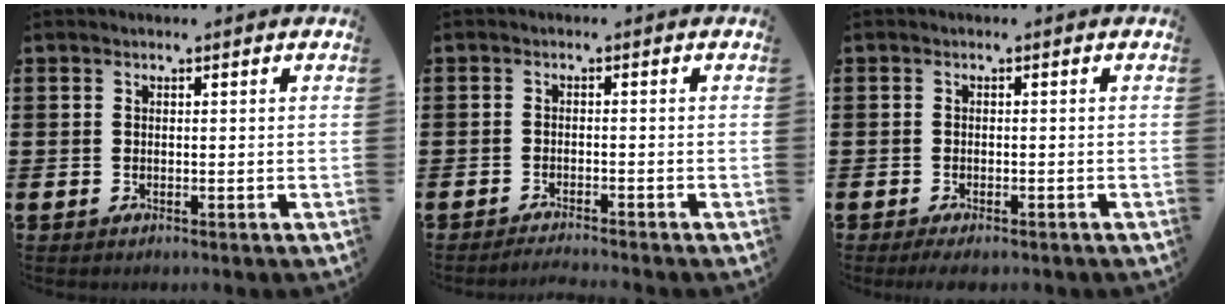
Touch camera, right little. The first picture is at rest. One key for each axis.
{"total": 1.4, "fx": -1.3, "fy": -0.2, "fz": 0.2, "tx": -0.004, "ty": 0.001, "tz": -0.027}
{"total": 1.1, "fx": -0.9, "fy": 0.2, "fz": 0.6, "tx": -0.012, "ty": 0.000, "tz": -0.019}